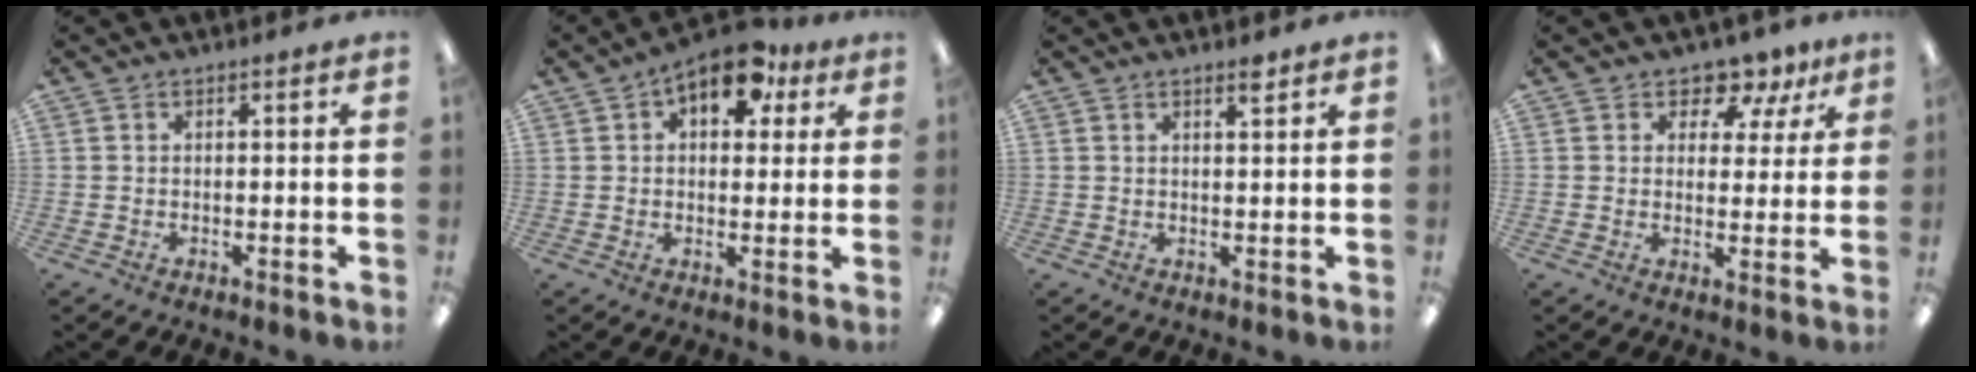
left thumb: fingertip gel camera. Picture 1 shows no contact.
{"total": 10.8, "force": [5.8, 5.7, 7.1], "torque": [-0.092, -0.018, 0.097]}
{"total": 2.0, "force": [1.8, 0.2, 0.9], "torque": [-0.013, -0.005, 0.030]}
{"total": 6.7, "force": [5.0, 3.8, 2.2], "torque": [-0.029, -0.032, 0.087]}